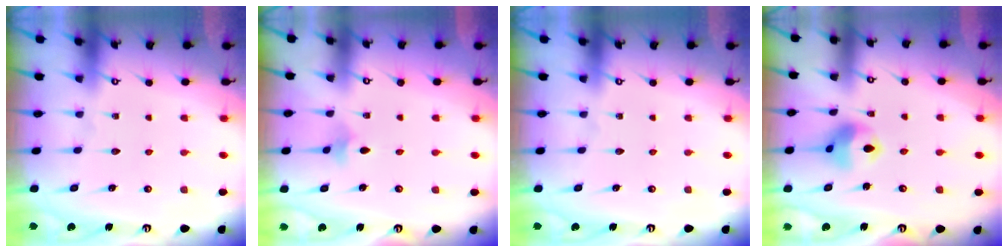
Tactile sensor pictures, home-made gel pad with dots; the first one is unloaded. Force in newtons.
{"total": 3.6, "press": 3.6, "slide": 0.7}
{"total": 0.0}
{"total": 9.7, "press": 9.6, "slide": 1.4}